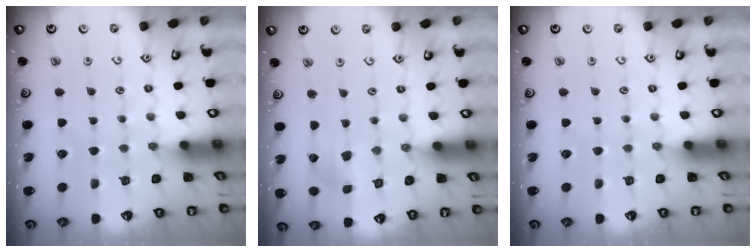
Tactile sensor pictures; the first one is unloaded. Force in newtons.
{"total": 2.4, "press": 2.3, "slide": 0.6}
{"total": 0.0}